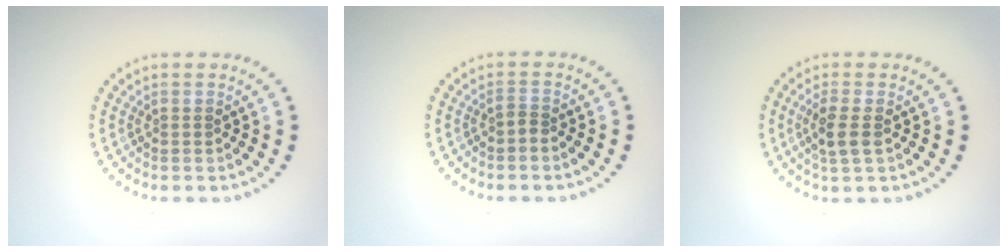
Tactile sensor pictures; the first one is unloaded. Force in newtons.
{"total": 0.6, "press": 0.4, "slide": 0.5}
{"total": 2.3, "press": 2.1, "slide": 1.0}